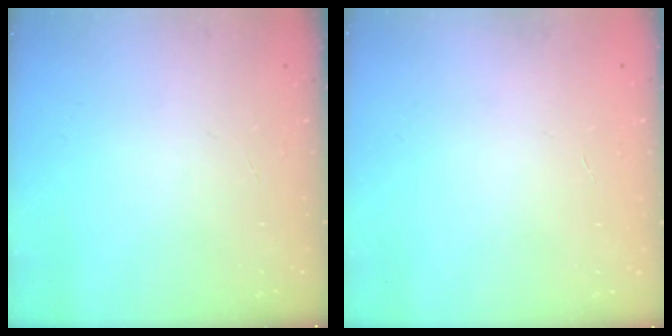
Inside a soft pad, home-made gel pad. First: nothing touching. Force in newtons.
{"total": 0.0}